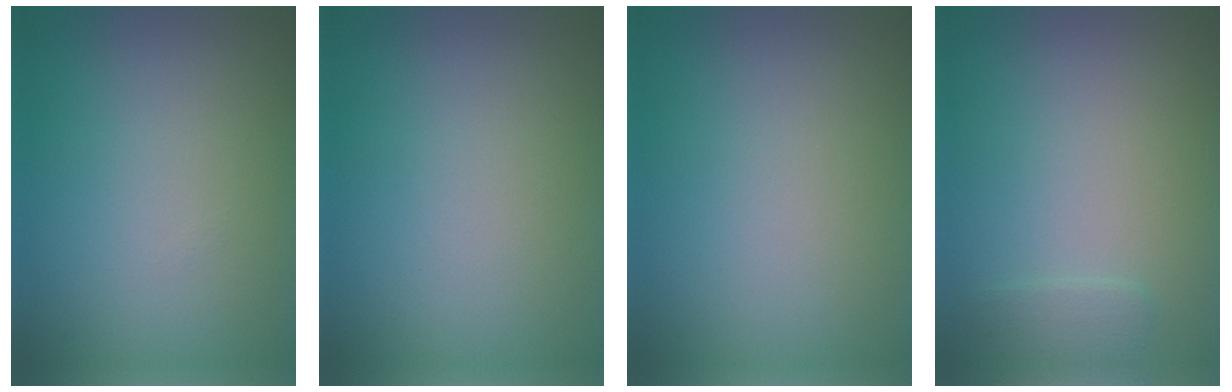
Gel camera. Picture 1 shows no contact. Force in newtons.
{"total": 0.0}
{"total": 0.0}
{"total": 1.1, "press": 1.1, "slide": 0.1}